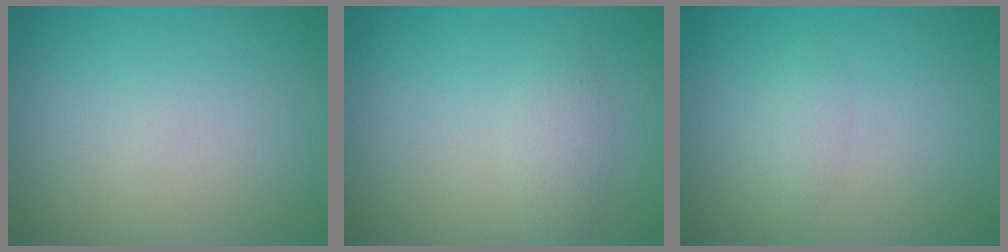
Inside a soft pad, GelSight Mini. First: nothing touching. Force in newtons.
{"total": 1.6, "press": 1.6, "slide": 0.1}
{"total": 1.2, "press": 1.2, "slide": 0.1}